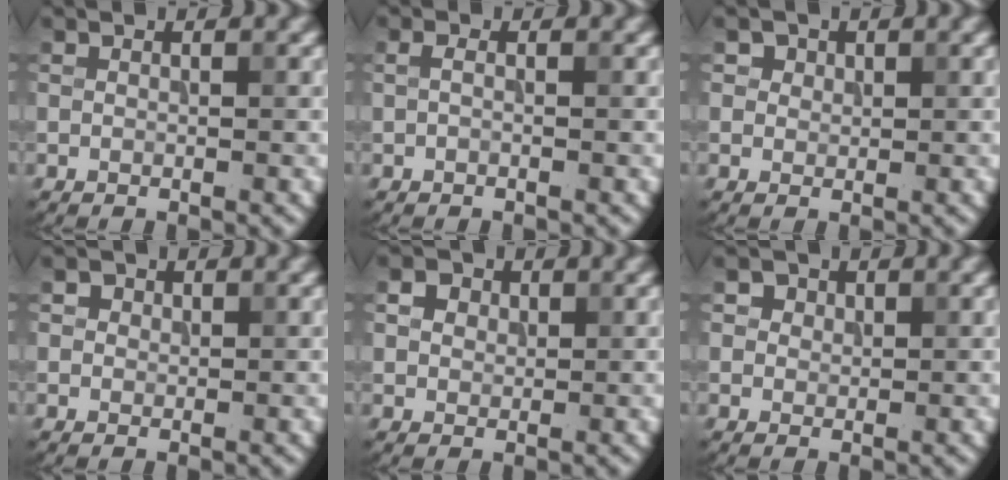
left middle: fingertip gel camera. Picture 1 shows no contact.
{"total": 0.8, "force": [0.0, 0.4, 0.7], "torque": [-0.018, -0.002, -0.002]}
{"total": 2.2, "force": [1.4, 1.6, 0.8], "torque": [-0.020, 0.000, 0.022]}
{"total": 1.7, "force": [0.9, 1.3, 0.7], "torque": [-0.011, 0.006, 0.003]}
{"total": 3.0, "force": [1.5, 2.1, 1.4], "torque": [-0.036, 0.005, 0.024]}
{"total": 2.7, "force": [1.6, 1.9, 1.0], "torque": [-0.023, 0.004, 0.021]}